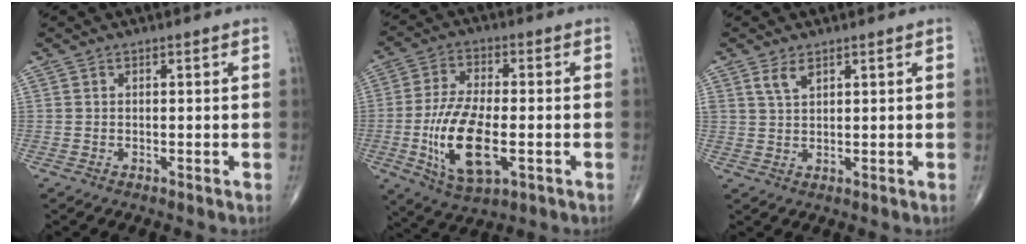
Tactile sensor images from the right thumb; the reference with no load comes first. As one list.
[{"total": 14.5, "force": [-3.2, 6.3, 12.6], "torque": [-0.245, 0.001, -0.052]}, {"total": 2.9, "force": [1.8, 1.3, 1.8], "torque": [-0.034, -0.006, 0.041]}]